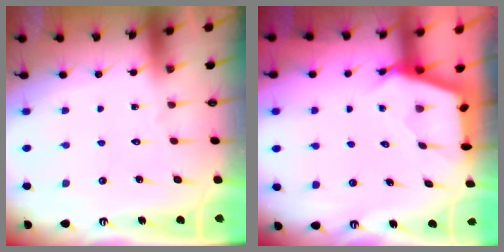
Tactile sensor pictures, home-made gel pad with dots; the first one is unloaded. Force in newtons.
{"total": 2.6, "press": 2.6, "slide": 0.3}